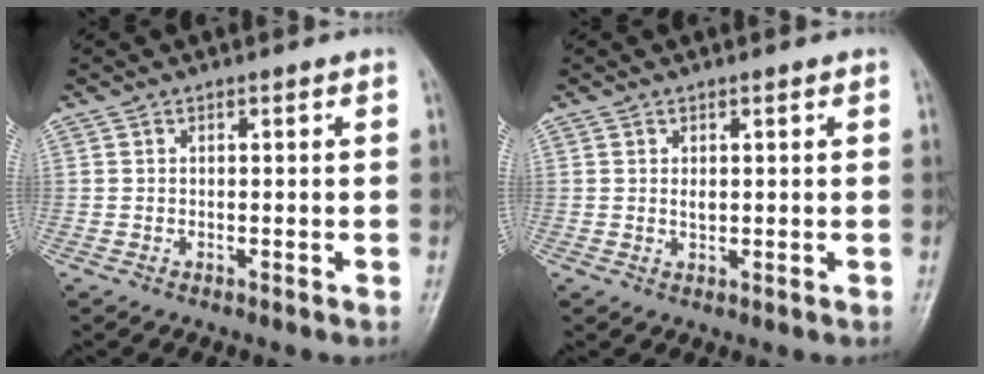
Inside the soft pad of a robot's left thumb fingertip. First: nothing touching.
{"total": 1.5, "force": [0.5, 0.7, 1.2], "torque": [-0.018, -0.003, 0.010]}